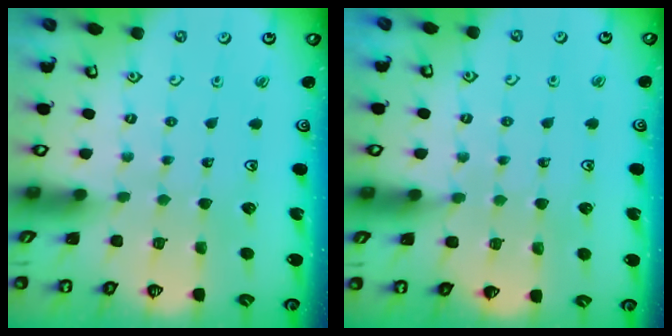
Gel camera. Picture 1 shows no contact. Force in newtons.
{"total": 6.1, "press": 6.0, "slide": 0.9}